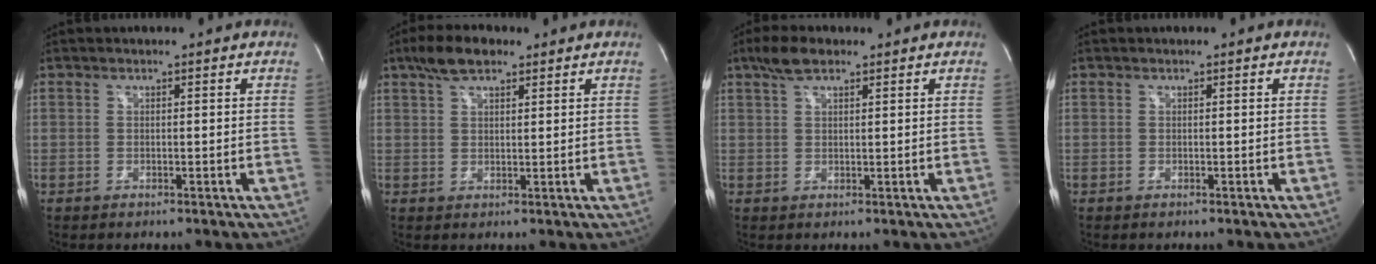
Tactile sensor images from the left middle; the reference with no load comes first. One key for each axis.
{"total": 5.5, "fx": 3.7, "fy": 2.1, "fz": 3.4, "tx": -0.071, "ty": 0.019, "tz": 0.068}
{"total": 4.0, "fx": 2.8, "fy": 1.4, "fz": 2.6, "tx": -0.059, "ty": 0.015, "tz": 0.054}
{"total": 0.0}